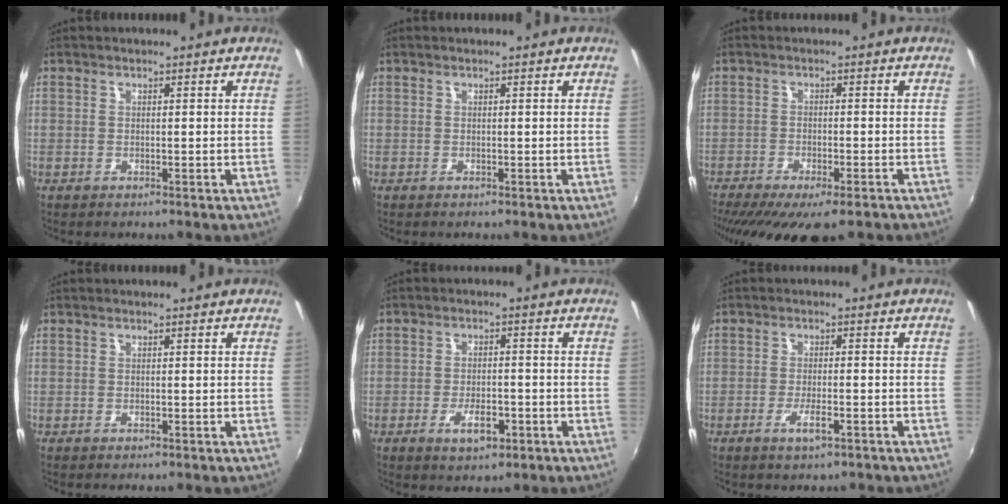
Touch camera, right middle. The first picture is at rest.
{"total": 0.0}
{"total": 14.1, "force": [-10.7, 3.6, 8.5], "torque": [-0.173, -0.055, -0.160]}
{"total": 0.0}
{"total": 5.3, "force": [-2.6, 2.3, 4.0], "torque": [-0.085, -0.005, -0.039]}
{"total": 3.6, "force": [-2.1, 0.7, 2.8], "torque": [-0.061, -0.005, -0.038]}